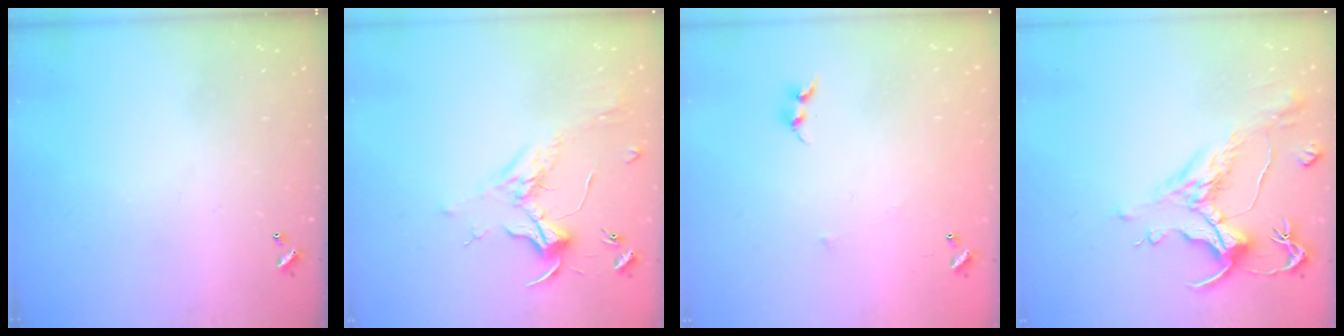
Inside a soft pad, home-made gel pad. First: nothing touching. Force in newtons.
{"total": 1.8, "press": 1.6, "slide": 0.8}
{"total": 6.2, "press": 6.2, "slide": 0.7}
{"total": 1.5, "press": 0.5, "slide": 1.4}